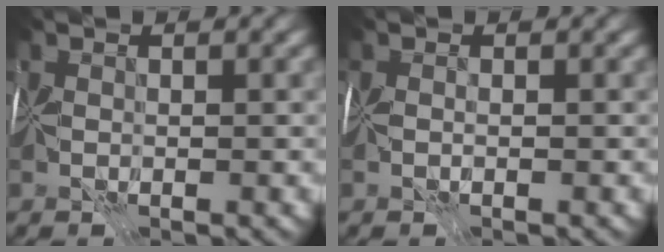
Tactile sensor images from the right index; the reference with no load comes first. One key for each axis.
{"total": 0.8, "fx": -0.4, "fy": 0.2, "fz": 0.6, "tx": -0.011, "ty": -0.003, "tz": -0.009}